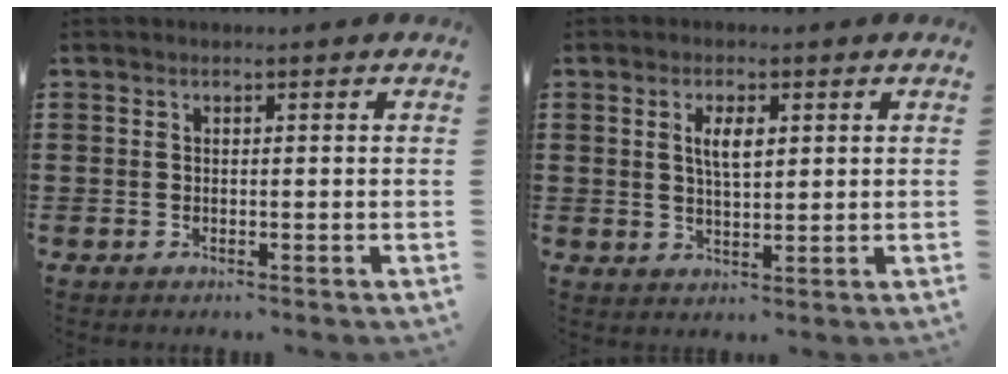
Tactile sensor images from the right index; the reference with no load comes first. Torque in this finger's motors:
{"motor_torque": [0.20, 0.20, 0.13, 0.03]}